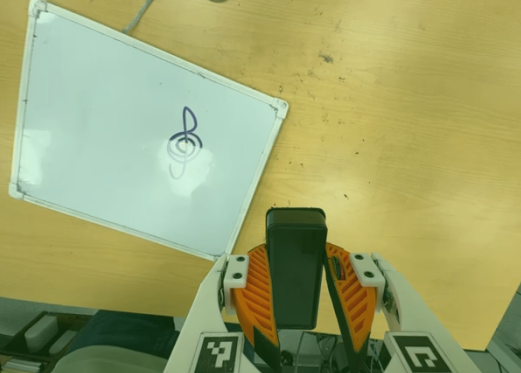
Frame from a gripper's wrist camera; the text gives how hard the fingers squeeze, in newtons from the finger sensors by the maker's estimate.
{"total": 8.2, "left": 6.7, "right": 9.7}